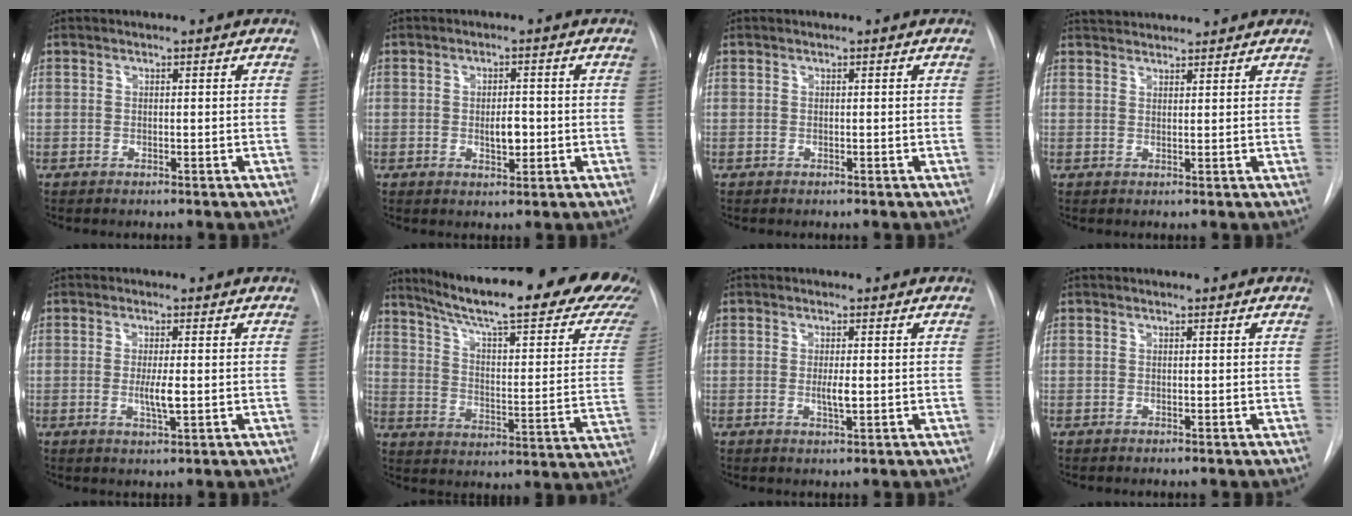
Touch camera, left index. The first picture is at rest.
{"total": 3.2, "force": [-0.7, 1.4, 2.8], "torque": [-0.044, -0.005, -0.008]}
{"total": 0.0}
{"total": 6.3, "force": [6.1, 0.9, 1.4], "torque": [-0.024, 0.033, 0.088]}
{"total": 3.3, "force": [-0.5, 0.5, 3.2], "torque": [-0.060, -0.010, -0.009]}
{"total": 29.7, "force": [24.1, 3.7, 17.0], "torque": [-0.232, -0.074, 0.303]}
{"total": 2.2, "force": [-0.4, 0.4, 2.1], "torque": [-0.040, -0.008, -0.006]}
{"total": 0.0}